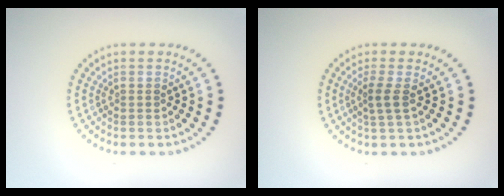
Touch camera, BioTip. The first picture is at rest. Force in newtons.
{"total": 1.5, "press": 1.2, "slide": 1.0}